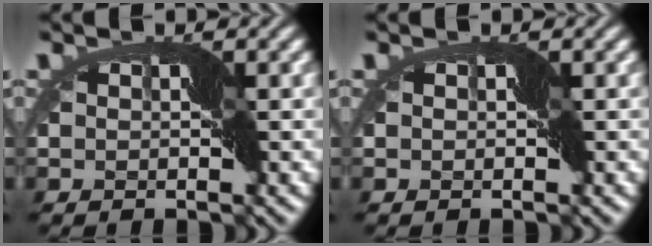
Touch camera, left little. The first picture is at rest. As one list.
[{"total": 0.0}]